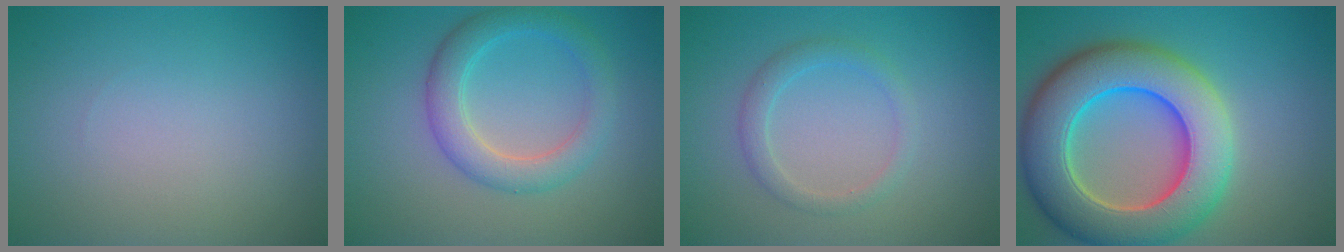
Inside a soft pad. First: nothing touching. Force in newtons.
{"total": 4.0, "press": 4.0, "slide": 0.1}
{"total": 2.0, "press": 2.0, "slide": 0.2}
{"total": 11.8, "press": 11.7, "slide": 0.9}